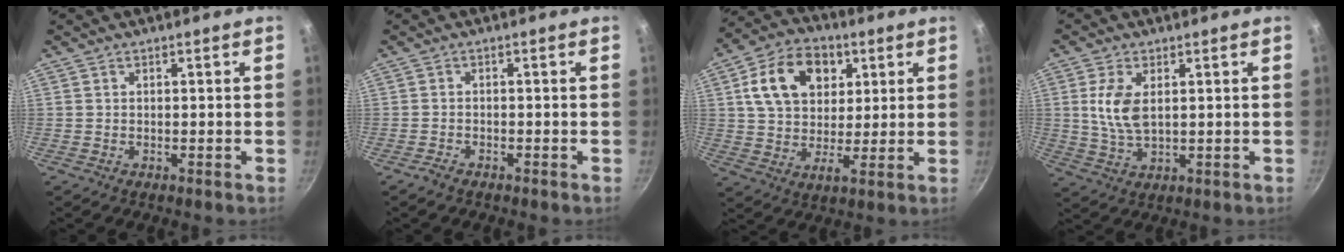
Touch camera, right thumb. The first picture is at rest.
{"total": 1.7, "force": [-1.4, 0.7, 0.7], "torque": [-0.021, 0.014, -0.028]}
{"total": 15.3, "force": [5.2, 10.8, 9.6], "torque": [-0.138, 0.000, 0.076]}
{"total": 7.3, "force": [1.5, 3.9, 6.0], "torque": [-0.122, -0.006, 0.032]}